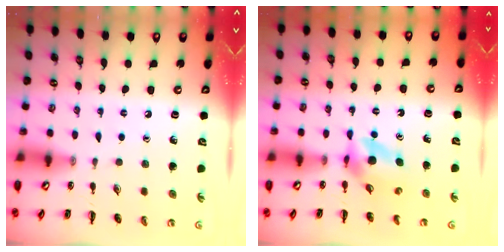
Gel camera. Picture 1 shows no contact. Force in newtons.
{"total": 4.2, "press": 4.1, "slide": 0.8}